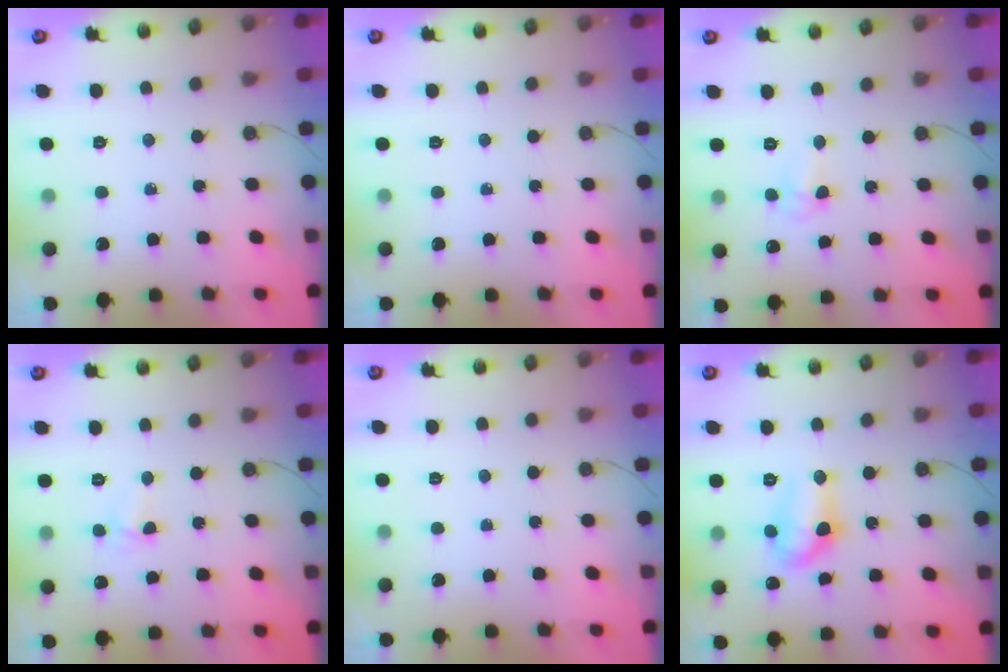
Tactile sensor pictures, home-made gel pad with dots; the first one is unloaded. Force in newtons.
{"total": 0.0}
{"total": 3.6, "press": 2.6, "slide": 2.5}
{"total": 2.9, "press": 2.9, "slide": 0.4}
{"total": 0.0}
{"total": 10.6, "press": 10.6, "slide": 0.9}